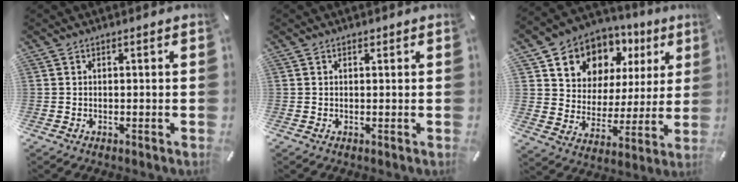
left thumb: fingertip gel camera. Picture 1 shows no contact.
{"total": 0.6, "force": [0.3, 0.4, 0.2], "torque": [-0.004, 0.001, 0.007]}
{"total": 10.1, "force": [6.3, 7.8, 0.9], "torque": [-0.034, -0.065, 0.119]}